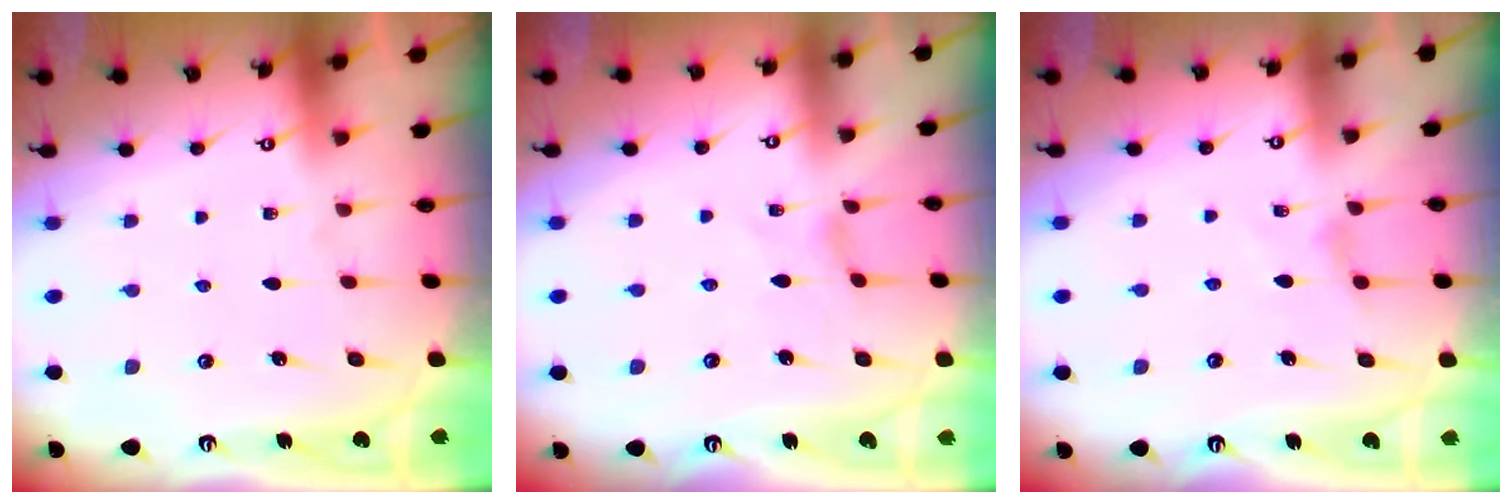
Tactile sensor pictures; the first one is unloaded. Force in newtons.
{"total": 0.8, "press": 0.8, "slide": 0.2}
{"total": 2.4, "press": 2.3, "slide": 0.4}